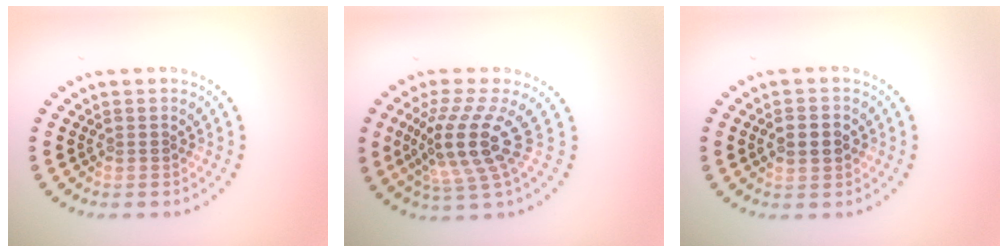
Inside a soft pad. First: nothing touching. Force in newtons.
{"total": 5.1, "press": 3.7, "slide": 3.4}
{"total": 3.1, "press": 3.1, "slide": 0.1}